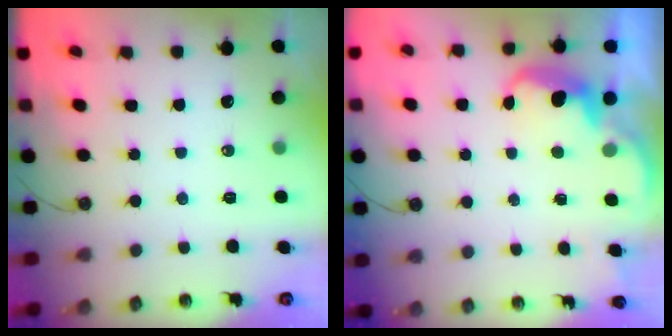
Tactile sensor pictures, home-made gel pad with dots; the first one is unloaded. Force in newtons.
{"total": 3.3, "press": 3.1, "slide": 1.0}